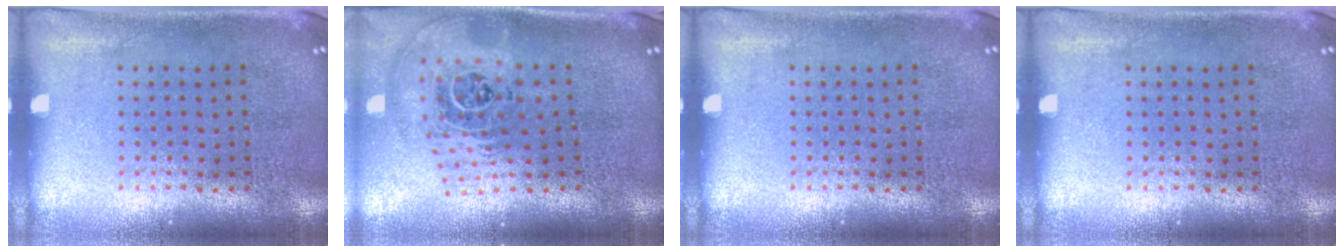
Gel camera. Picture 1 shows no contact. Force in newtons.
{"total": 2.8, "press": 1.9, "slide": 2.0}
{"total": 0.0}
{"total": 0.0}